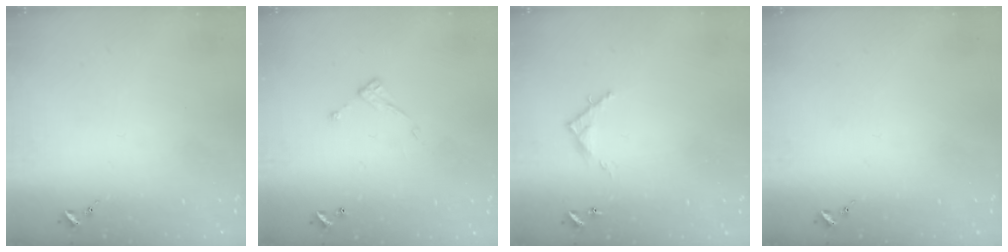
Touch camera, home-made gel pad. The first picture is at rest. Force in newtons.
{"total": 7.5, "press": 7.4, "slide": 0.4}
{"total": 5.5, "press": 5.5, "slide": 0.3}
{"total": 0.0}